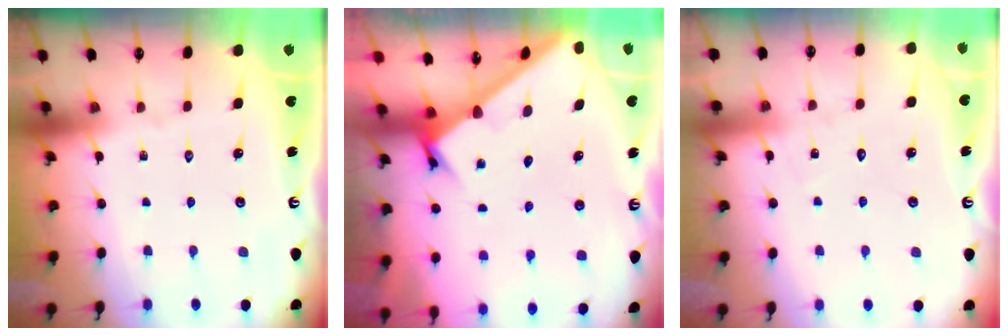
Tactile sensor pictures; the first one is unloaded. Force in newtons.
{"total": 1.9, "press": 1.9, "slide": 0.1}
{"total": 5.2, "press": 5.2, "slide": 0.4}